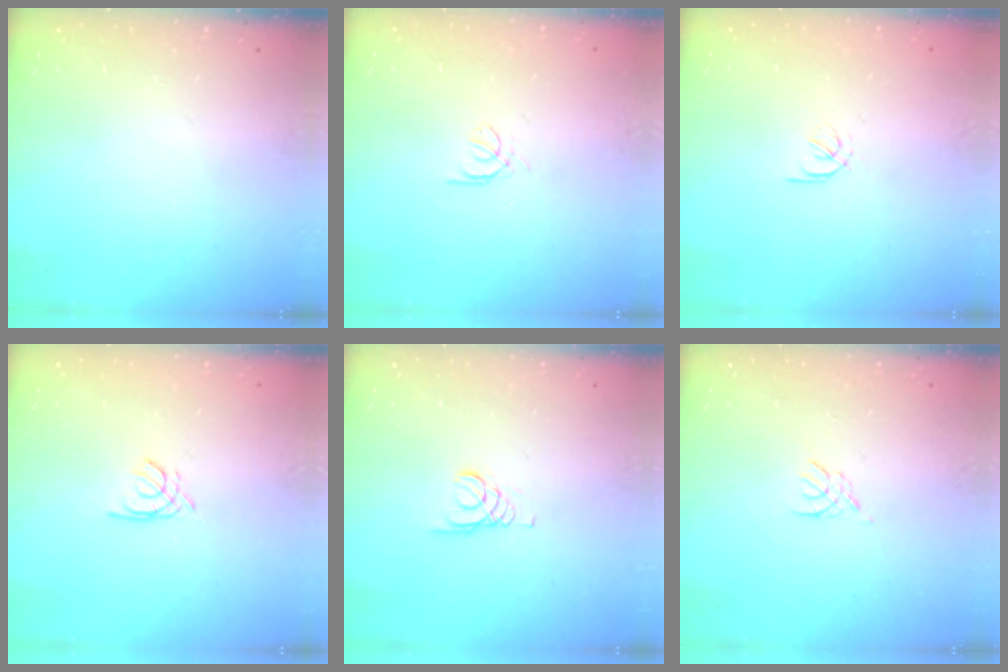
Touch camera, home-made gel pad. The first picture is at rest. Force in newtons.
{"total": 0.6, "press": 0.4, "slide": 0.3}
{"total": 1.7, "press": 1.6, "slide": 0.6}
{"total": 1.6, "press": 1.5, "slide": 0.4}
{"total": 1.6, "press": 1.5, "slide": 0.2}
{"total": 2.6, "press": 2.5, "slide": 0.6}